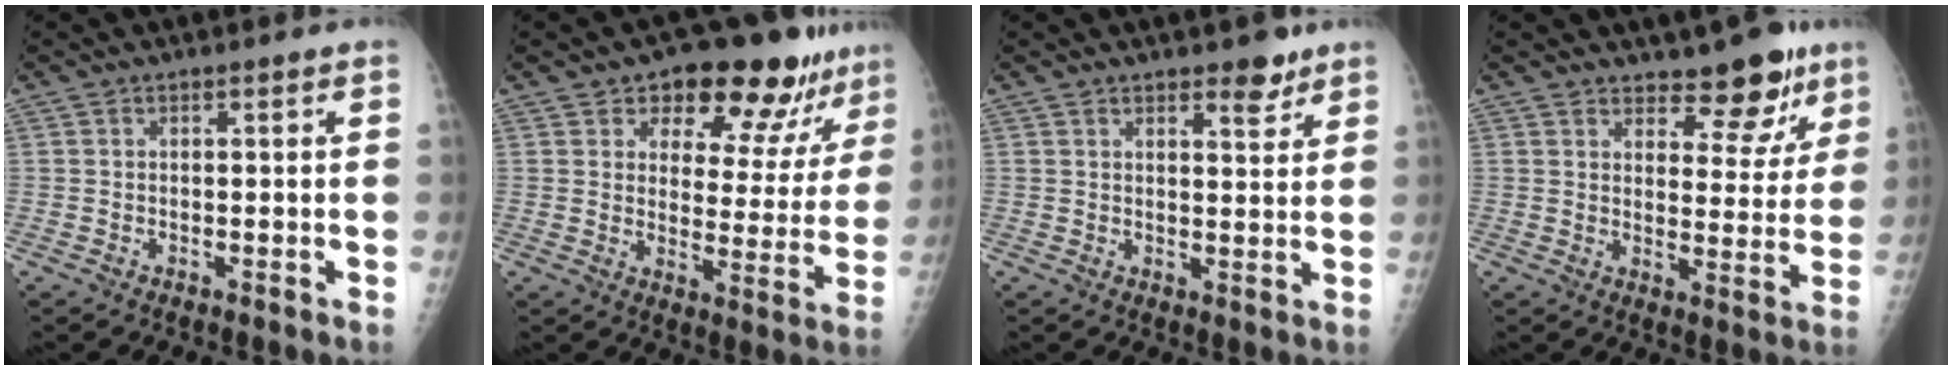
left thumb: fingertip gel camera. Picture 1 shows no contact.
{"total": 16.1, "force": [11.3, 7.7, 8.5], "torque": [-0.049, -0.056, 0.141]}
{"total": 4.4, "force": [3.1, 1.6, 2.6], "torque": [-0.021, -0.020, 0.043]}
{"total": 9.4, "force": [6.9, 4.2, 4.6], "torque": [-0.021, -0.046, 0.097]}